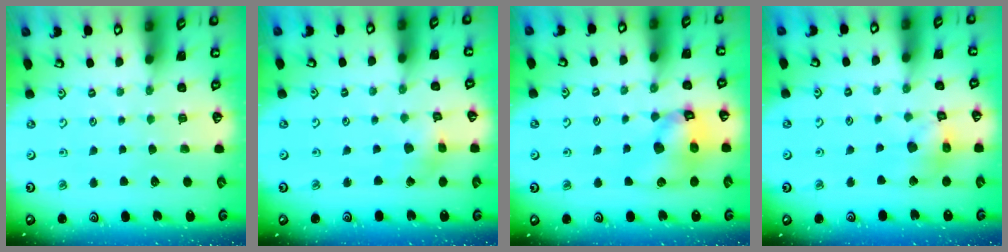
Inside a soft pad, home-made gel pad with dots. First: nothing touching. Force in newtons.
{"total": 2.8, "press": 2.8, "slide": 0.1}
{"total": 11.8, "press": 11.7, "slide": 1.7}
{"total": 12.0, "press": 11.9, "slide": 1.6}